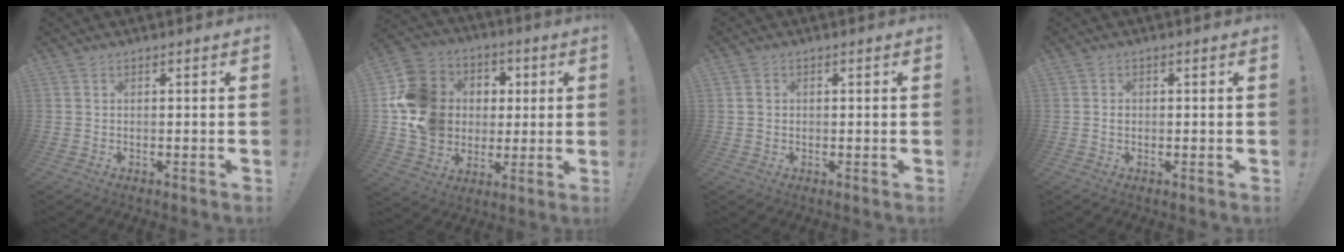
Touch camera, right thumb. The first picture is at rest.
{"total": 17.9, "force": [1.5, 16.3, 7.2], "torque": [-0.105, 0.010, 0.060]}
{"total": 1.9, "force": [0.2, 1.7, 0.7], "torque": [-0.010, 0.004, 0.004]}
{"total": 0.9, "force": [-0.2, 0.9, 0.3], "torque": [-0.001, 0.002, -0.004]}